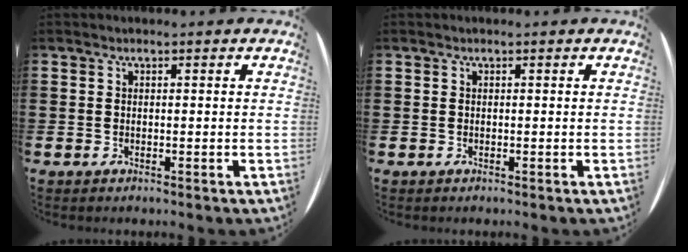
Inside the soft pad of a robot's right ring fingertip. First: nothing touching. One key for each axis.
{"total": 0.0}